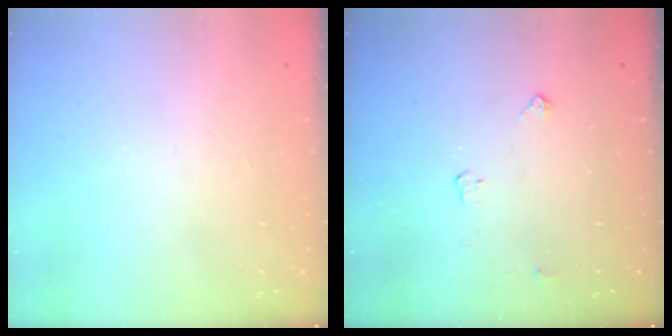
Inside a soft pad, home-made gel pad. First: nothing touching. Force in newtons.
{"total": 2.8, "press": 2.8, "slide": 0.4}